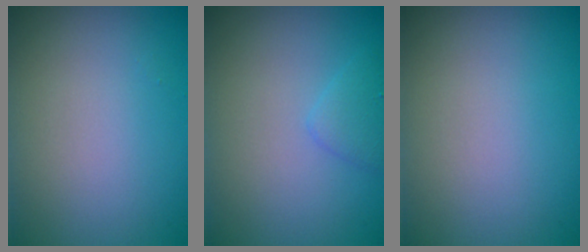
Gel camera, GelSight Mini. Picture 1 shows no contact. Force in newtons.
{"total": 1.5, "press": 1.5, "slide": 0.1}
{"total": 0.0}